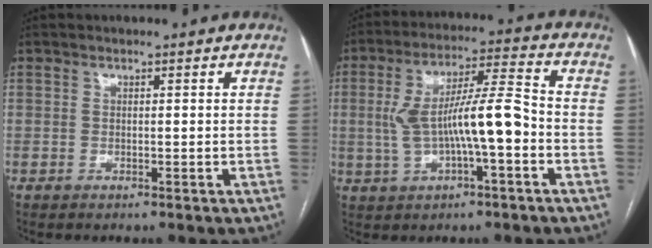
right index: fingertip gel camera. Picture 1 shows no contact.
{"total": 11.6, "force": [-1.6, 2.0, 11.3], "torque": [-0.211, 0.025, -0.024]}